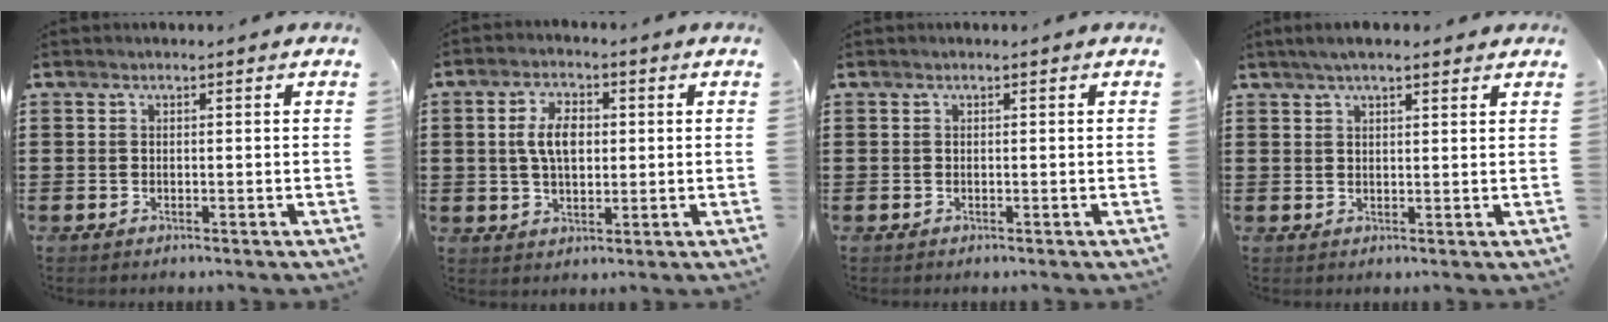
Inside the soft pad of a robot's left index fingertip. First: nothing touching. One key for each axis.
{"total": 5.9, "fx": 0.9, "fy": 3.2, "fz": 4.9, "tx": -0.093, "ty": 0.011, "tz": 0.011}
{"total": 0.0}
{"total": 3.4, "fx": 2.6, "fy": 0.8, "fz": 2.1, "tx": -0.045, "ty": 0.008, "tz": 0.047}